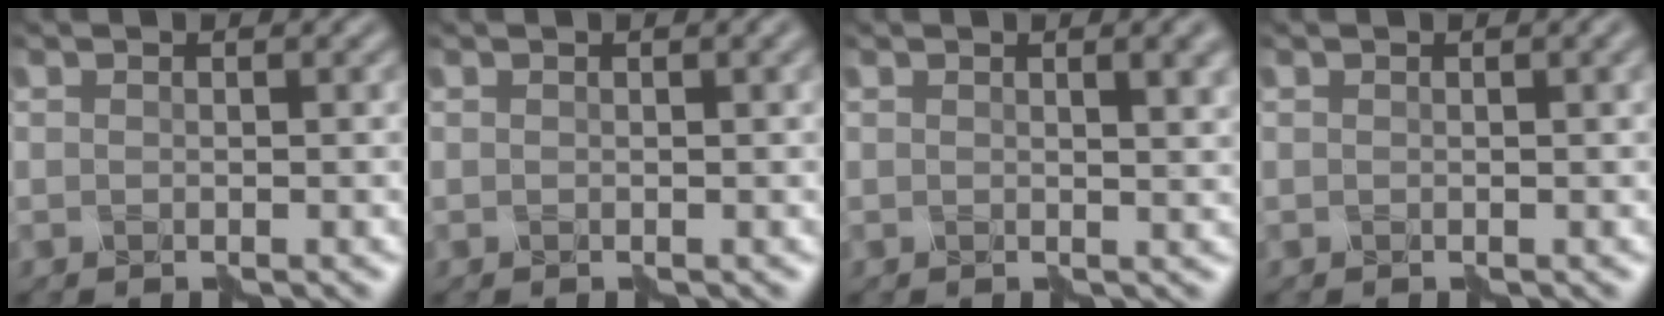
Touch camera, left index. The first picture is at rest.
{"total": 1.1, "force": [0.4, 0.3, 1.0], "torque": [-0.013, 0.002, 0.003]}
{"total": 3.5, "force": [1.5, 1.2, 2.9], "torque": [-0.024, 0.010, 0.012]}
{"total": 1.4, "force": [0.4, 0.4, 1.2], "torque": [-0.013, 0.002, 0.004]}